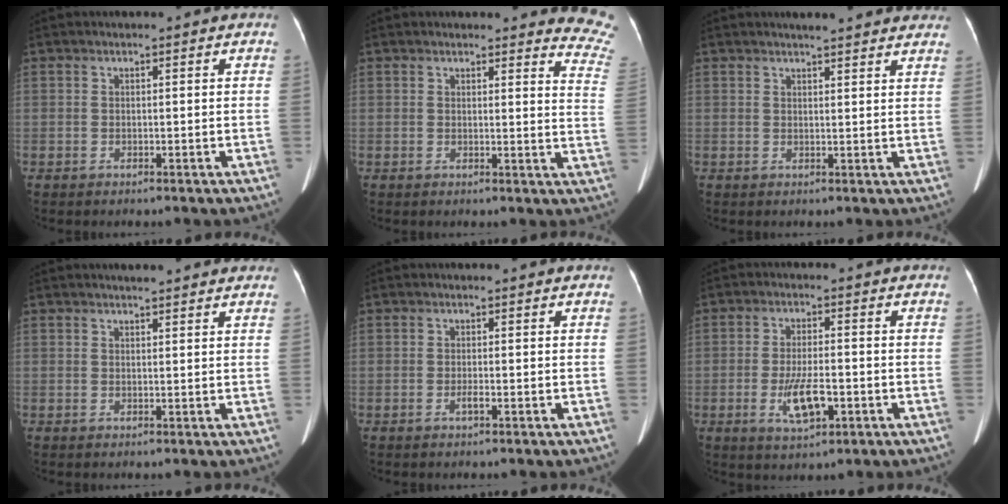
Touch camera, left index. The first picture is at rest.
{"total": 9.3, "force": [9.2, 0.9, 0.8], "torque": [0.029, -0.088, 0.055]}
{"total": 10.7, "force": [9.6, 1.8, 4.4], "torque": [-0.039, 0.012, 0.098]}
{"total": 6.1, "force": [5.3, 1.0, 2.7], "torque": [-0.031, 0.019, 0.058]}
{"total": 0.9, "force": [-0.5, 0.0, 0.7], "torque": [-0.016, -0.001, -0.009]}
{"total": 6.2, "force": [-2.1, 2.0, 5.5], "torque": [-0.106, -0.007, -0.034]}